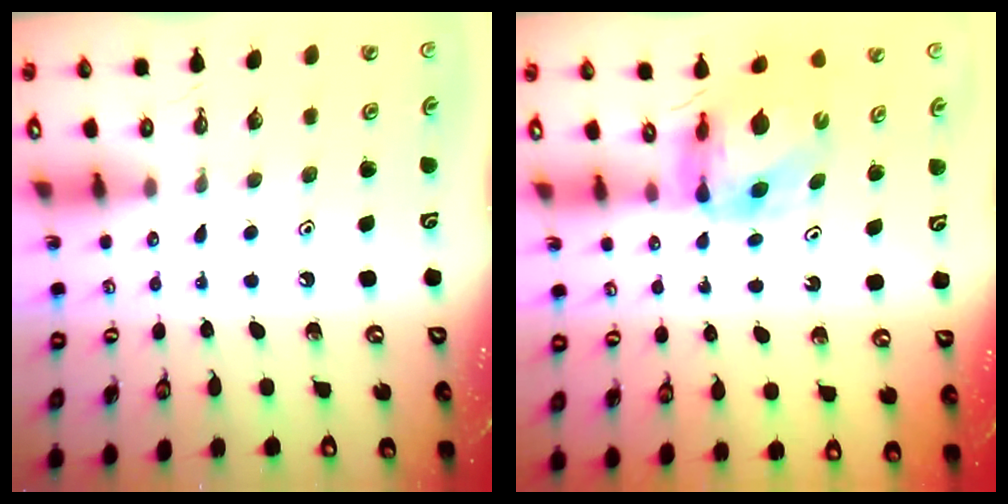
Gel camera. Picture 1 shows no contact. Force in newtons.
{"total": 7.0, "press": 7.0, "slide": 0.6}